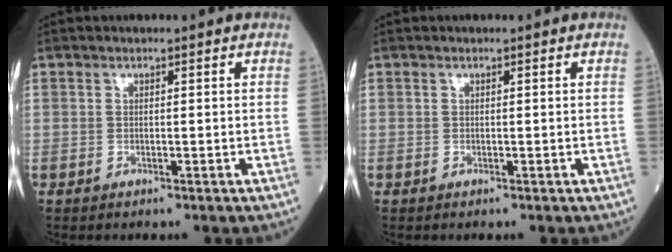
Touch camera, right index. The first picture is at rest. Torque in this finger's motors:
{"motor_torque": [0.00, 0.00, 0.00, 0.00]}